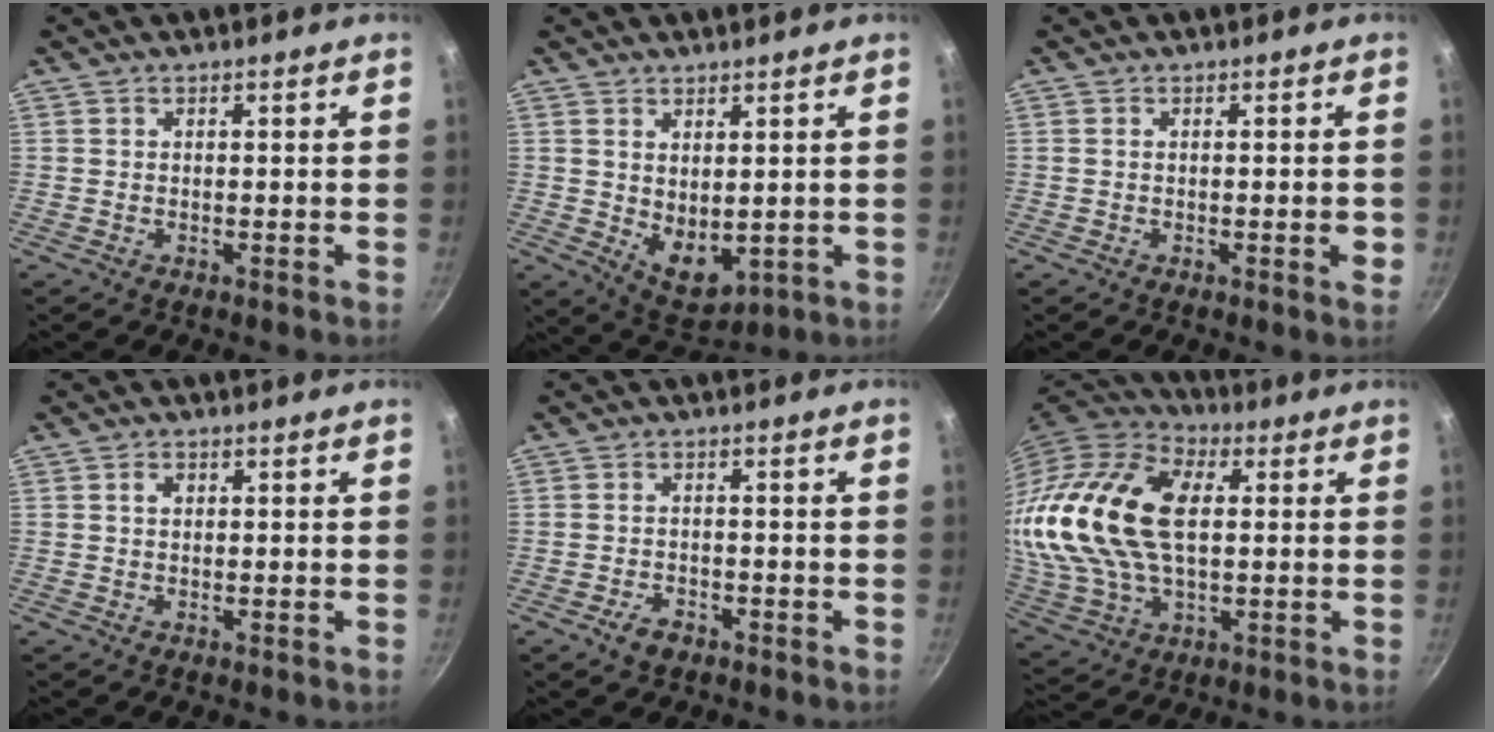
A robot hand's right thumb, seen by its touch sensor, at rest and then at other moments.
{"total": 7.1, "force": [1.4, 4.3, 5.5], "torque": [-0.071, -0.027, 0.043]}
{"total": 2.2, "force": [-0.4, 0.5, 2.1], "torque": [-0.022, -0.002, -0.007]}
{"total": 1.6, "force": [0.4, 1.3, 1.0], "torque": [-0.011, 0.004, 0.006]}
{"total": 3.1, "force": [-1.9, 1.8, 1.5], "torque": [-0.023, 0.014, -0.032]}
{"total": 24.6, "force": [4.0, 15.1, 19.0], "torque": [-0.360, 0.005, 0.071]}